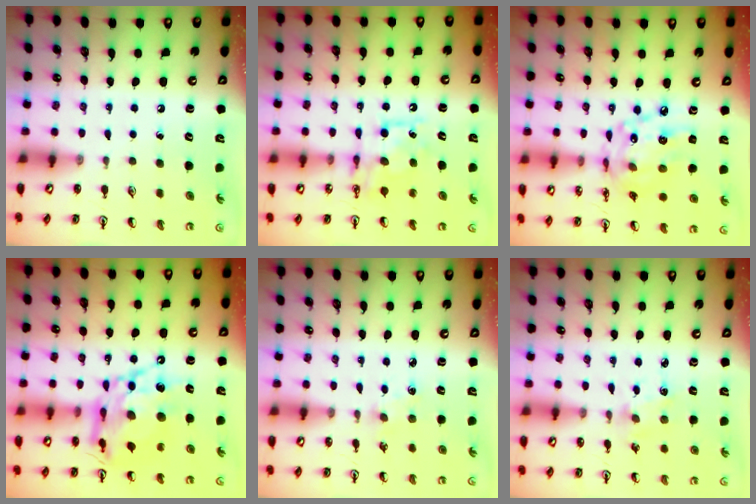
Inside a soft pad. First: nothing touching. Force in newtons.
{"total": 8.2, "press": 8.2, "slide": 0.1}
{"total": 15.5, "press": 15.4, "slide": 0.9}
{"total": 15.7, "press": 15.6, "slide": 1.7}
{"total": 2.2, "press": 2.2, "slide": 0.4}
{"total": 1.8, "press": 1.8, "slide": 0.3}